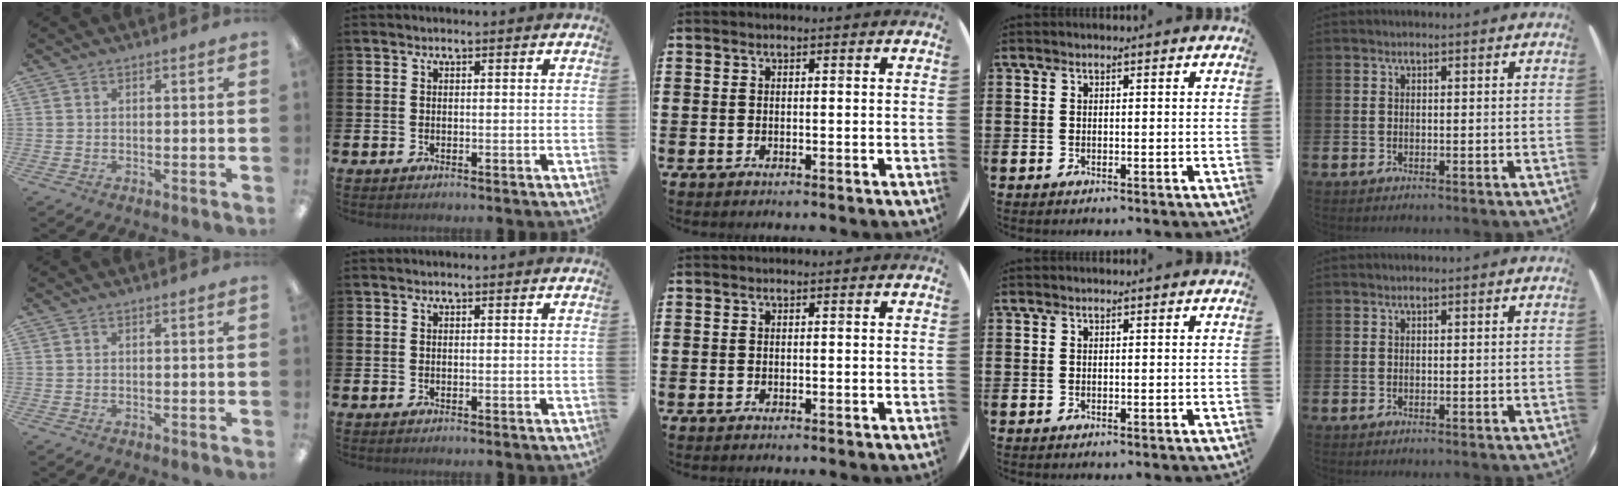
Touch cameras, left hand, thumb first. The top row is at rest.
{}